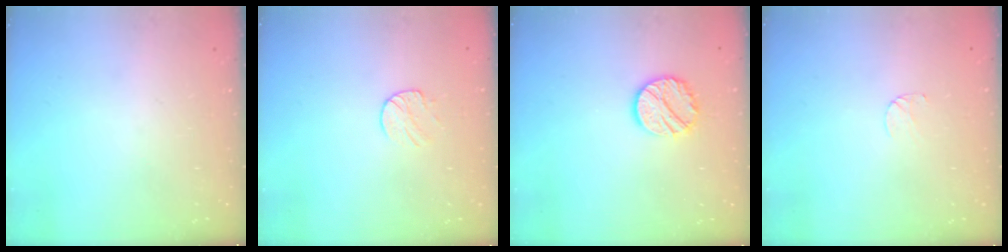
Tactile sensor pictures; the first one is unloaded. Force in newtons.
{"total": 6.7, "press": 6.7, "slide": 0.6}
{"total": 11.0, "press": 11.0, "slide": 0.5}
{"total": 4.6, "press": 4.6, "slide": 0.4}